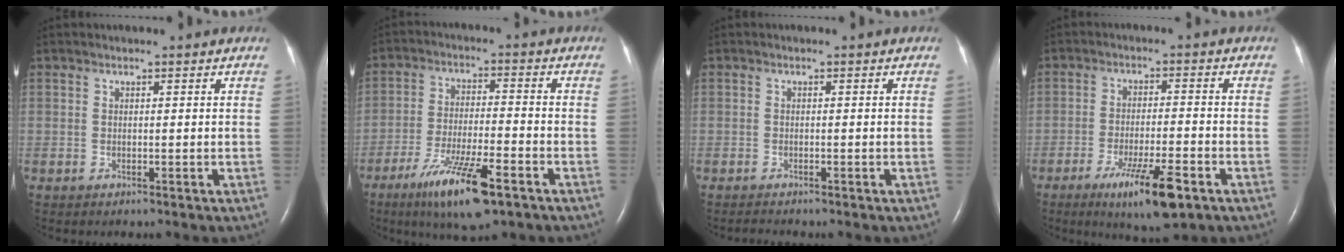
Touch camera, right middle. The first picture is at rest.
{"total": 11.7, "force": [-7.0, 1.6, 9.3], "torque": [-0.179, -0.027, -0.117]}
{"total": 0.9, "force": [-0.9, 0.0, 0.1], "torque": [-0.007, -0.005, -0.014]}
{"total": 9.4, "force": [-5.3, 1.0, 7.6], "torque": [-0.135, -0.019, -0.084]}